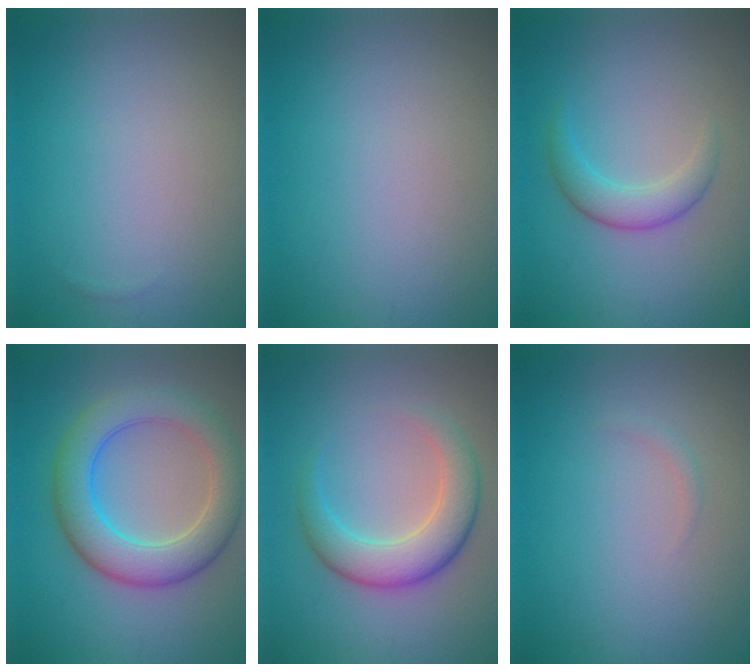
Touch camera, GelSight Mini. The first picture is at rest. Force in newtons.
{"total": 0.0}
{"total": 2.8, "press": 2.8, "slide": 0.1}
{"total": 6.8, "press": 6.8, "slide": 0.0}
{"total": 5.0, "press": 5.0, "slide": 0.3}
{"total": 0.6, "press": 0.6, "slide": 0.0}